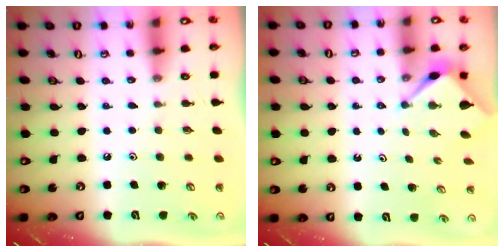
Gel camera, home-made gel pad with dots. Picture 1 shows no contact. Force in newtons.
{"total": 3.3, "press": 3.2, "slide": 0.3}